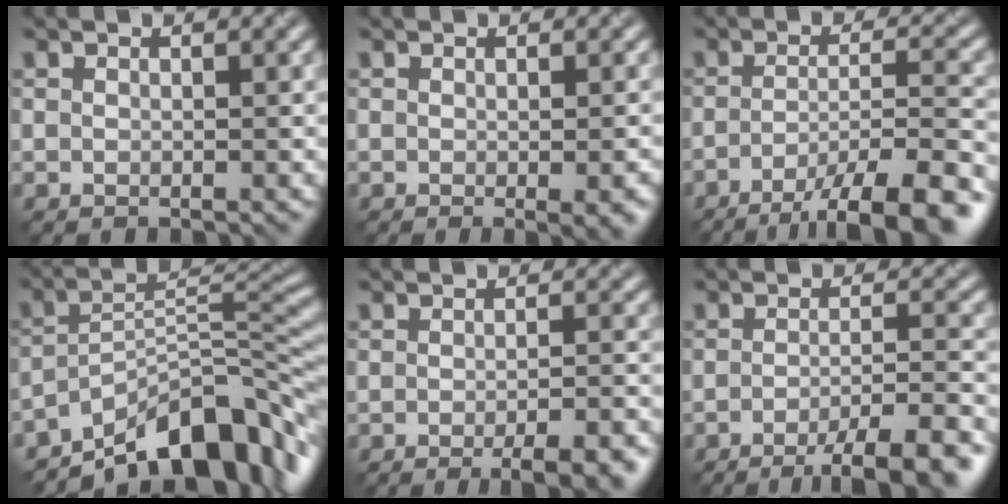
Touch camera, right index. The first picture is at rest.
{"total": 2.9, "force": [-1.0, 0.6, 2.7], "torque": [-0.032, -0.006, -0.009]}
{"total": 10.3, "force": [-6.4, 2.4, 7.7], "torque": [-0.105, 0.006, -0.095]}
{"total": 11.3, "force": [-8.0, 3.7, 7.1], "torque": [-0.086, 0.013, -0.149]}
{"total": 5.9, "force": [-3.4, 1.7, 4.5], "torque": [-0.046, 0.003, -0.035]}
{"total": 7.7, "force": [-4.5, 1.7, 6.1], "torque": [-0.077, 0.002, -0.065]}